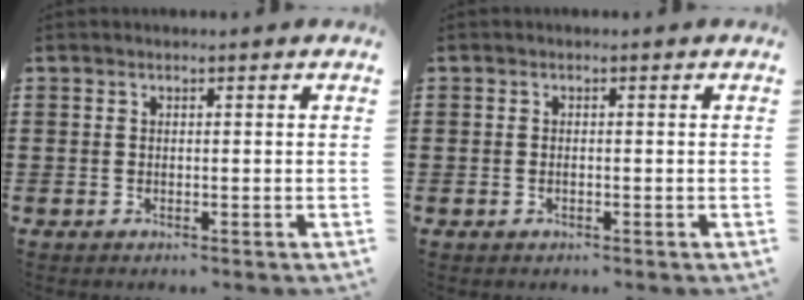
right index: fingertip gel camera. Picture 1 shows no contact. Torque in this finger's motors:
{"motor_torque": [0.00, 2.14, -0.02, -0.01]}